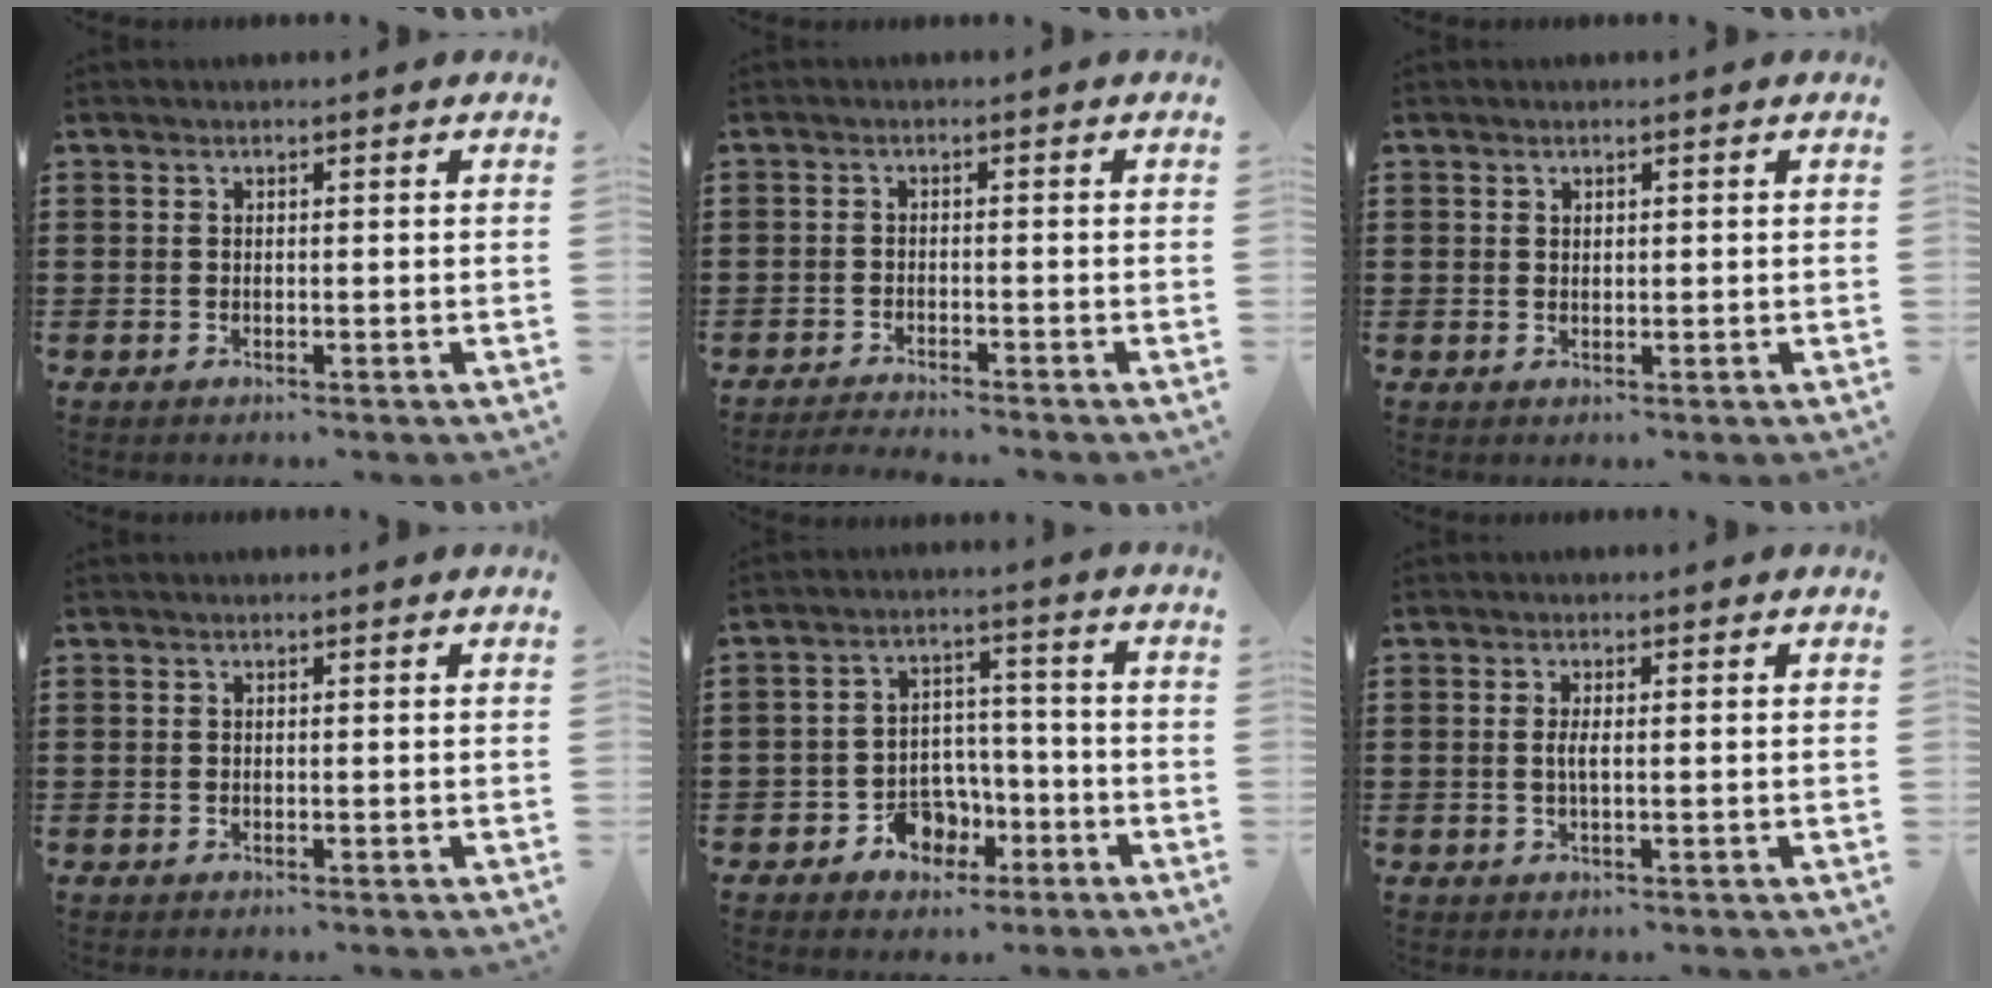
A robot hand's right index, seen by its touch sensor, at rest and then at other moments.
{"total": 1.9, "force": [-1.9, -0.1, 0.0], "torque": [-0.004, 0.002, -0.039]}
{"total": 0.7, "force": [0.5, 0.5, 0.2], "torque": [-0.005, 0.003, 0.010]}
{"total": 0.0}
{"total": 5.7, "force": [-3.0, 4.5, 1.8], "torque": [-0.036, 0.020, -0.052]}
{"total": 1.9, "force": [-0.1, 0.3, 1.9], "torque": [-0.044, -0.005, -0.004]}